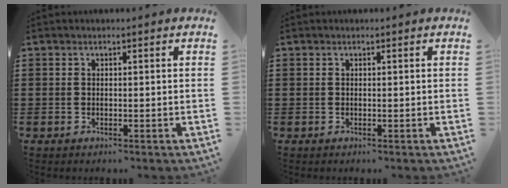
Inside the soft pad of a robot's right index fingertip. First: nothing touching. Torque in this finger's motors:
{"motor_torque": [0.35, 0.44, 0.00, 0.00]}